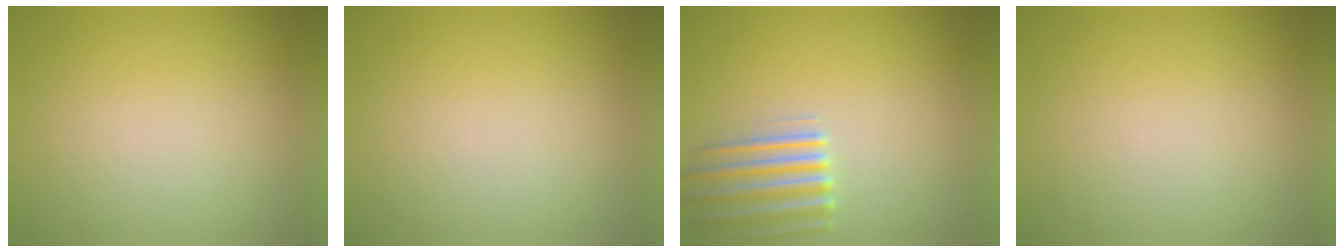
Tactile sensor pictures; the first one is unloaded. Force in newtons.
{"total": 1.0}
{"total": 4.0}
{"total": 0.0}